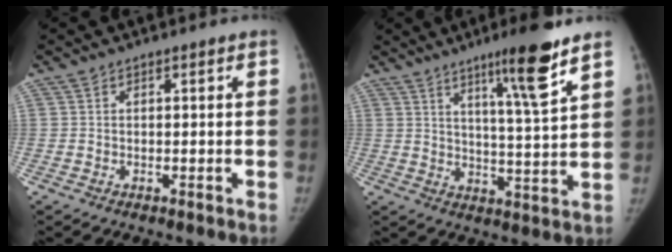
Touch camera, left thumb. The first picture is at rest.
{"total": 11.6, "force": [7.2, 0.3, 9.1], "torque": [-0.140, -0.047, 0.115]}